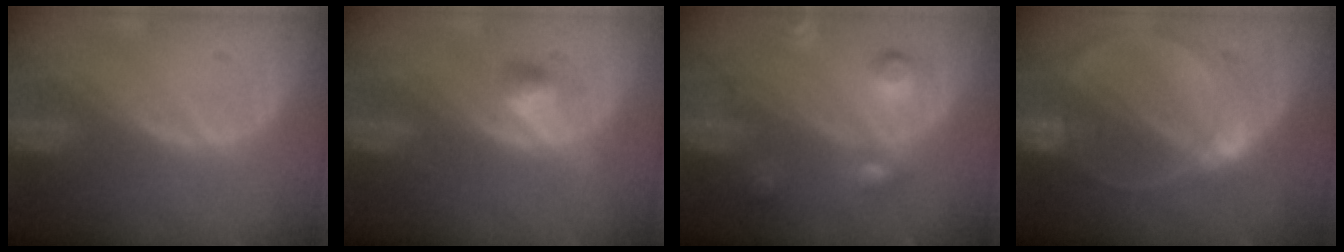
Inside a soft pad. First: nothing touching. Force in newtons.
{"total": 2.8, "press": 2.7, "slide": 0.2}
{"total": 5.6, "press": 5.6, "slide": 0.3}
{"total": 6.4, "press": 5.7, "slide": 2.9}